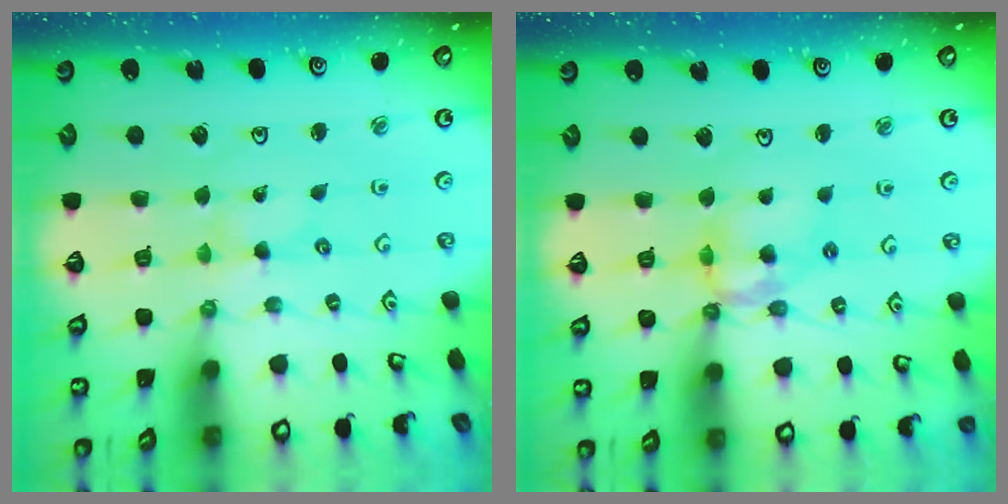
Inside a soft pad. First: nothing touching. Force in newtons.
{"total": 10.8, "press": 10.7, "slide": 1.2}